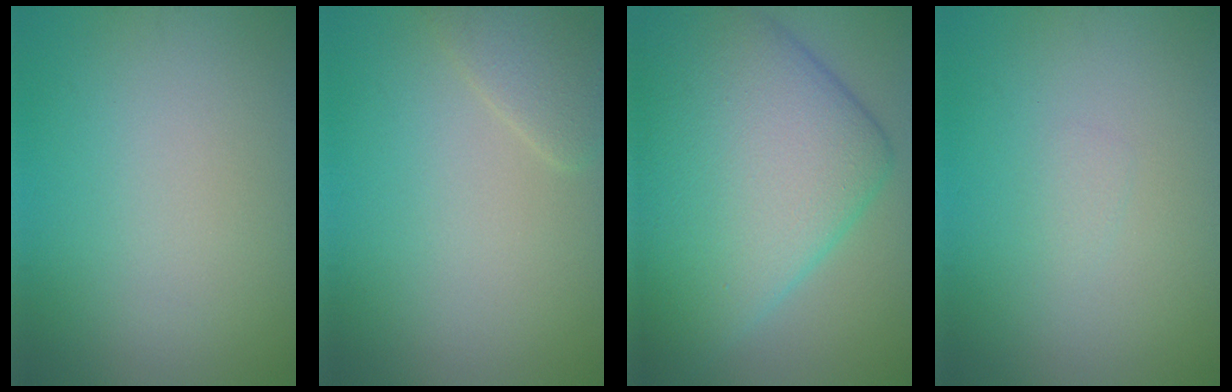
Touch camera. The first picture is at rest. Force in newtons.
{"total": 1.7, "press": 1.7, "slide": 0.2}
{"total": 14.2, "press": 14.2, "slide": 0.1}
{"total": 0.6, "press": 0.6, "slide": 0.1}